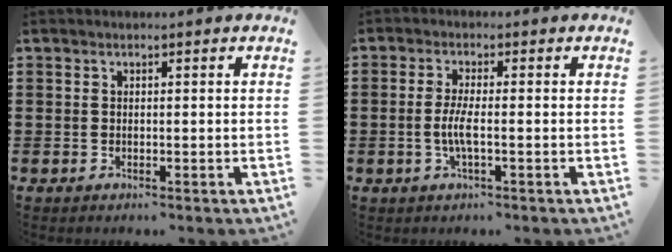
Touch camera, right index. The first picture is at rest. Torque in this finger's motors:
{"motor_torque": [2.14, 0.00, 0.30, 0.10]}